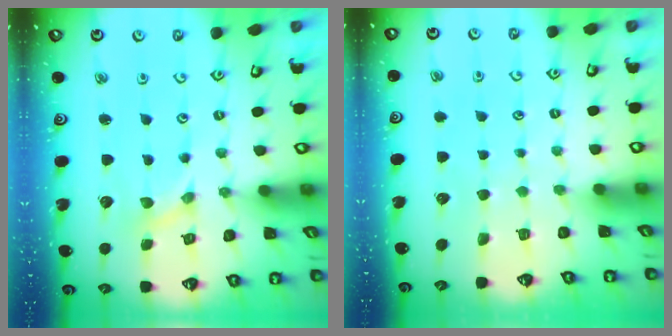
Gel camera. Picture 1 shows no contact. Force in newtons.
{"total": 0.6, "press": 0.6, "slide": 0.1}